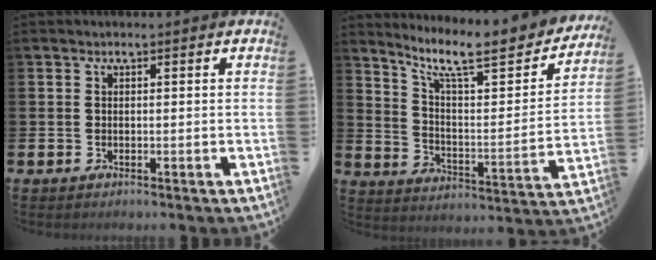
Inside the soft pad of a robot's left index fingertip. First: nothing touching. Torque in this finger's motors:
{"motor_torque": [0.60, -0.74, 0.53, 0.17]}